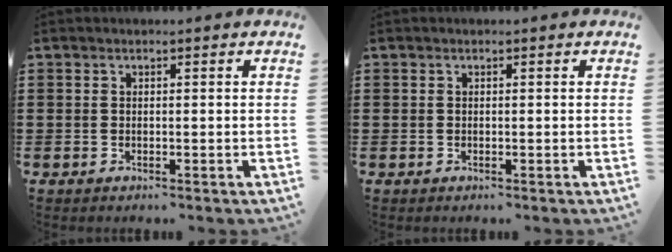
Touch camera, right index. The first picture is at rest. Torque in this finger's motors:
{"motor_torque": [0.15, 0.46, 0.00, 0.00]}